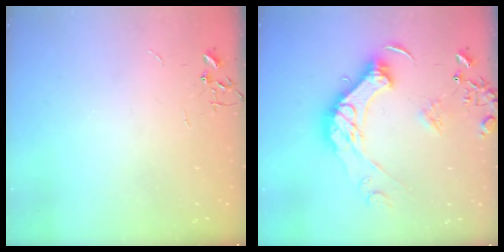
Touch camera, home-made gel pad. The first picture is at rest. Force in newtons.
{"total": 18.7, "press": 18.5, "slide": 2.6}